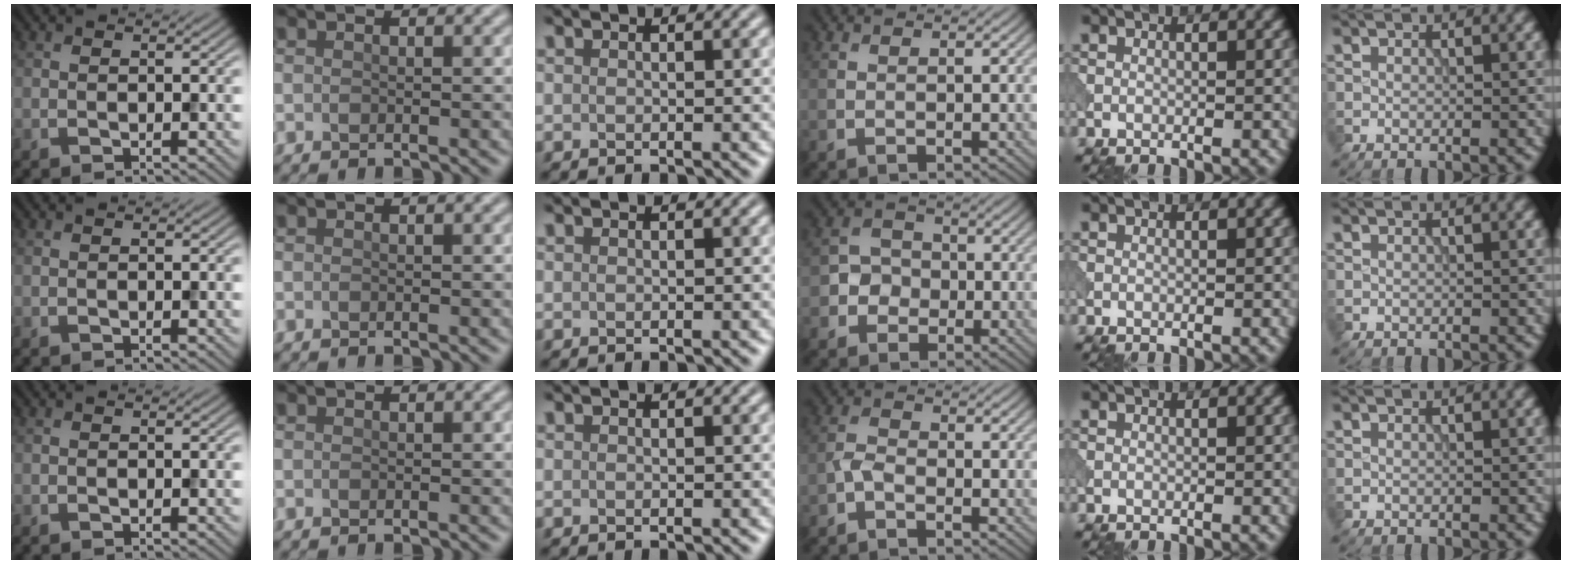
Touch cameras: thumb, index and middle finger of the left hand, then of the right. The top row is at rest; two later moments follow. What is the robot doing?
{"motion": "open", "object": "sandwich press"}